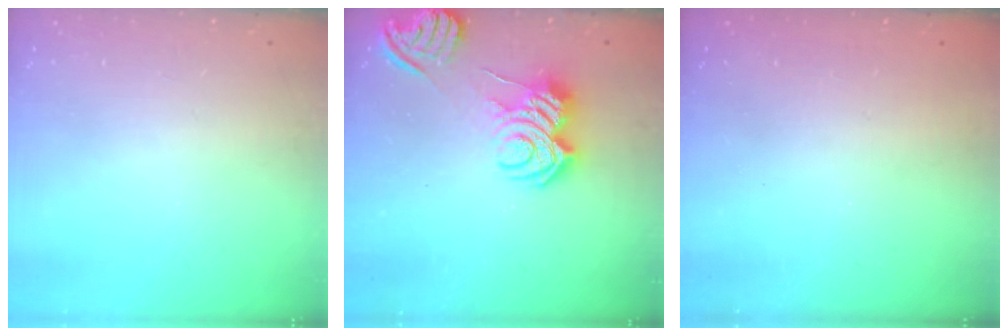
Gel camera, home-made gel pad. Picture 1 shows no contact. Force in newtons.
{"total": 9.0, "press": 9.0, "slide": 0.7}
{"total": 2.4, "press": 2.2, "slide": 0.8}